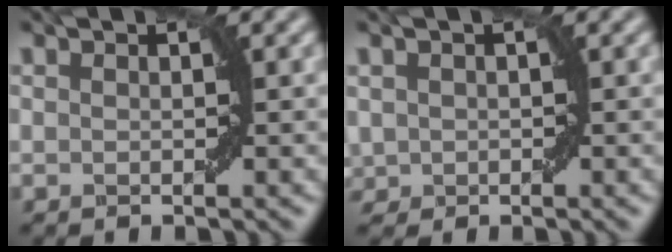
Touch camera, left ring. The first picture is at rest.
{"total": 1.5, "force": [0.0, 1.4, 0.5], "torque": [-0.011, 0.001, 0.000]}